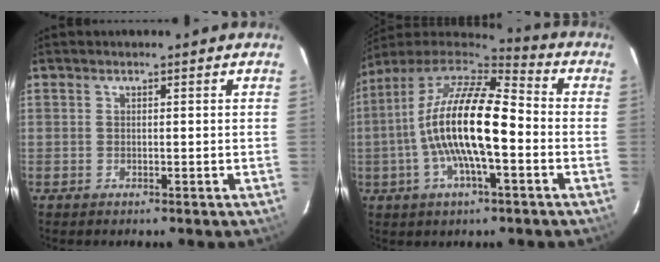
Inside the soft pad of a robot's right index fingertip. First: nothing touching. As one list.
[{"total": 17.8, "force": [-2.6, 4.9, 16.9], "torque": [-0.306, 0.003, -0.059]}]